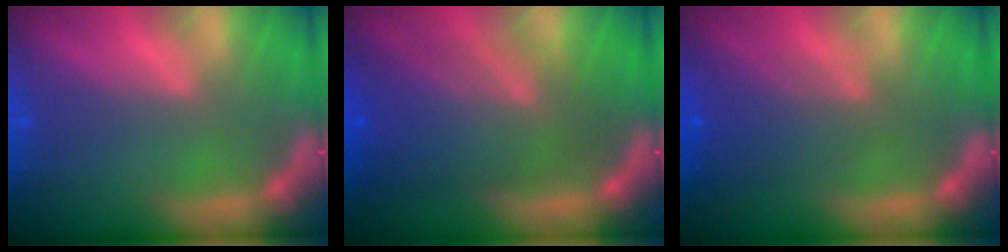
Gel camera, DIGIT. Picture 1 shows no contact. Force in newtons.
{"total": 8.5}
{"total": 4.6}